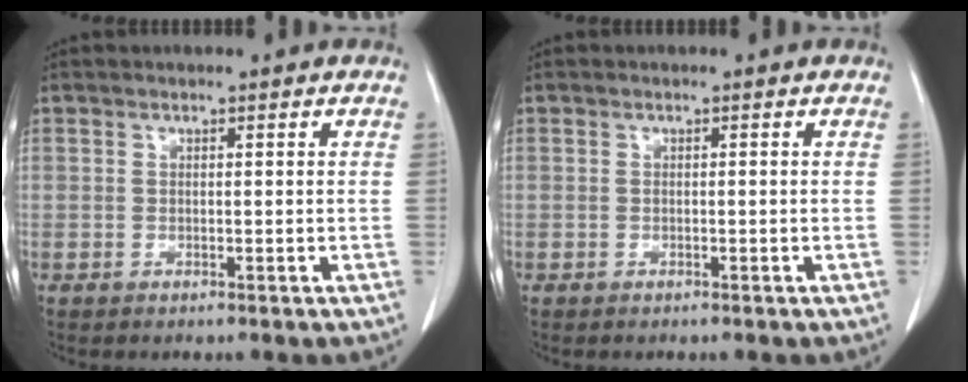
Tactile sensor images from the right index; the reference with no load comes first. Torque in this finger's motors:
{"motor_torque": [-0.10, -0.02, 0.04, -0.01]}